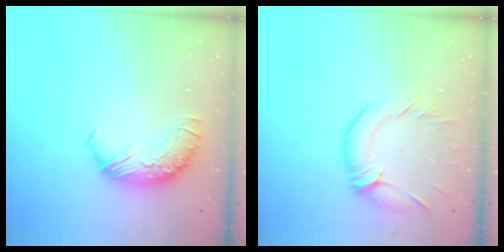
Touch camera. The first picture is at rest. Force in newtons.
{"total": 1.4, "press": 0.8, "slide": 1.1}